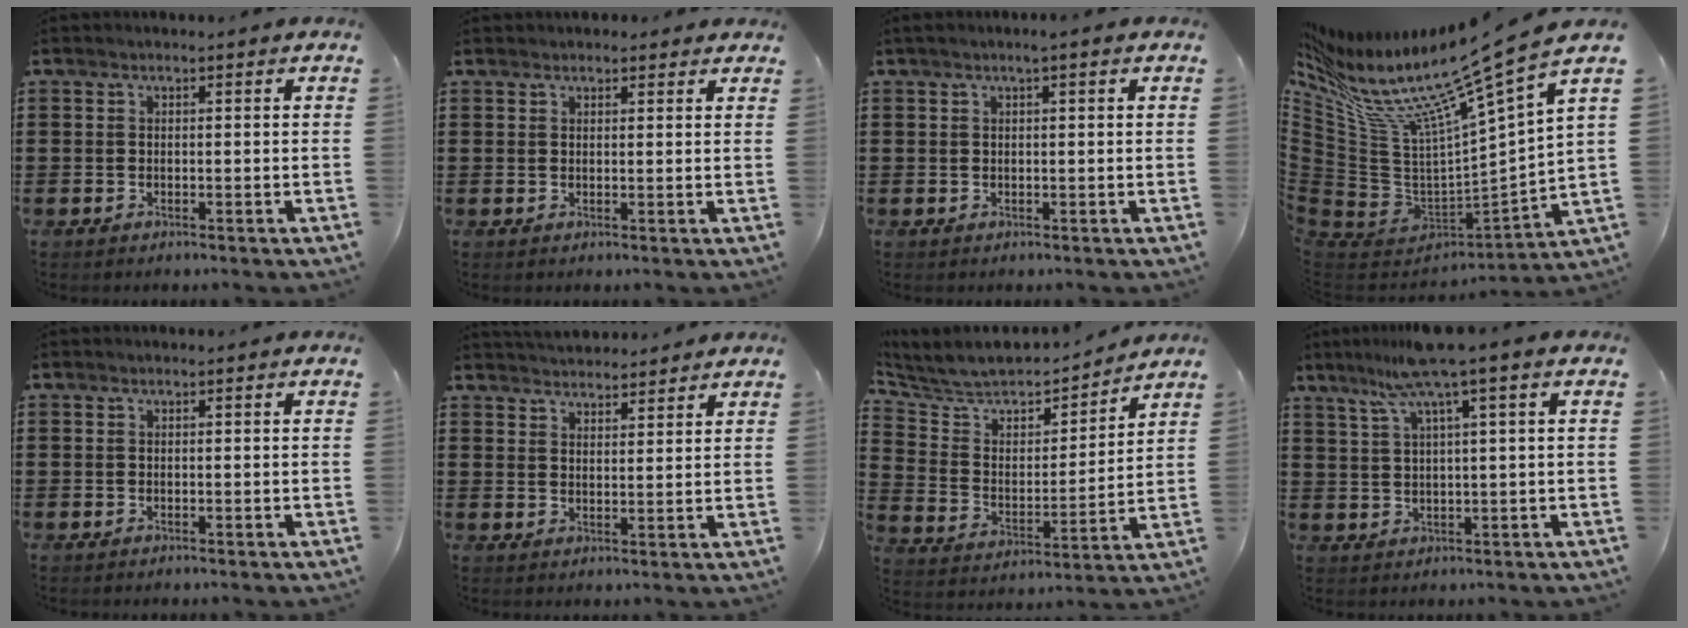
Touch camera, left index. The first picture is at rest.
{"total": 1.6, "force": [1.5, 0.6, 0.3], "torque": [0.000, 0.001, 0.027]}
{"total": 1.3, "force": [0.4, 0.0, 1.2], "torque": [-0.022, -0.002, 0.008]}
{"total": 15.0, "force": [10.6, 2.5, 10.3], "torque": [-0.211, -0.082, 0.161]}
{"total": 0.0}
{"total": 3.6, "force": [3.5, 0.3, 0.1], "torque": [-0.012, -0.011, 0.066]}
{"total": 5.7, "force": [5.0, 2.3, 1.3], "torque": [-0.061, -0.038, 0.080]}
{"total": 7.1, "force": [3.9, -0.4, 5.9], "torque": [-0.125, -0.005, 0.065]}